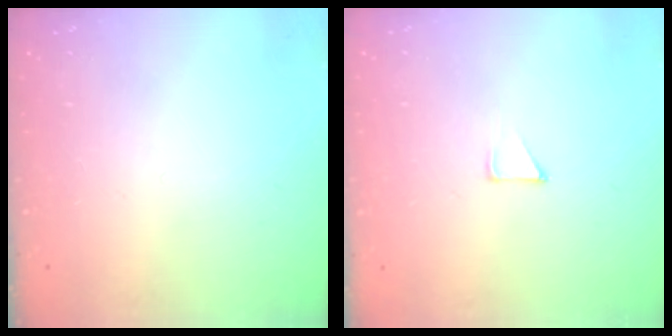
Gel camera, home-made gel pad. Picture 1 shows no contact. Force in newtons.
{"total": 2.8, "press": 2.8, "slide": 0.2}